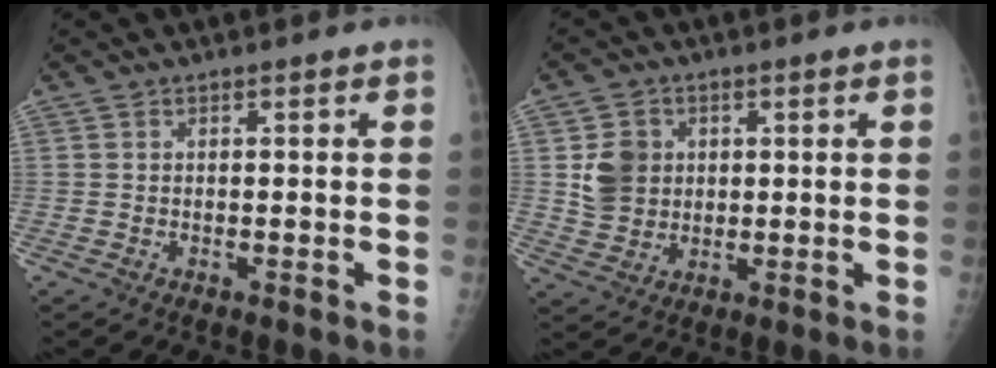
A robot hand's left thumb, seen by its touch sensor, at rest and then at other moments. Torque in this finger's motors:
{"motor_torque": [0.01, 0.01, 0.33, 0.09, 0.10]}